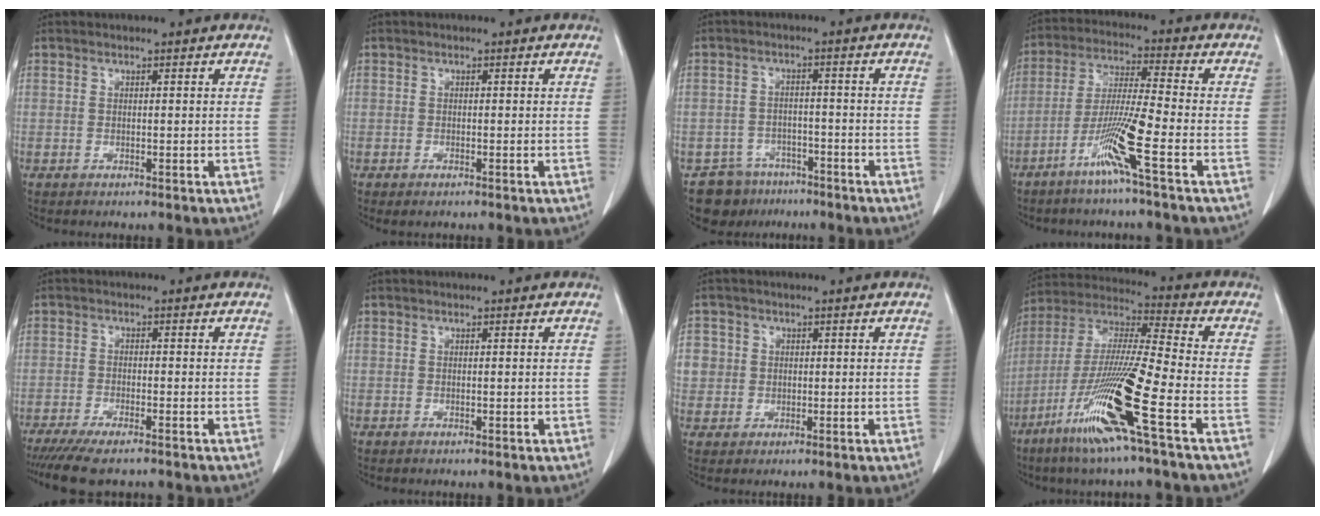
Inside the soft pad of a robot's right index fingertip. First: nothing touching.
{"total": 0.9, "force": [-0.7, 0.2, 0.6], "torque": [-0.012, -0.002, -0.008]}
{"total": 6.4, "force": [-4.8, 4.2, -0.1], "torque": [0.011, 0.016, -0.074]}
{"total": 9.5, "force": [-4.8, -1.4, 8.1], "torque": [-0.153, -0.013, -0.099]}
{"total": 7.5, "force": [-6.2, 1.1, 4.1], "torque": [-0.063, -0.015, -0.101]}
{"total": 0.0}
{"total": 3.9, "force": [0.6, 3.9, 0.3], "torque": [0.008, 0.010, 0.014]}
{"total": 16.8, "force": [-7.7, -0.8, 14.9], "torque": [-0.309, -0.033, -0.154]}